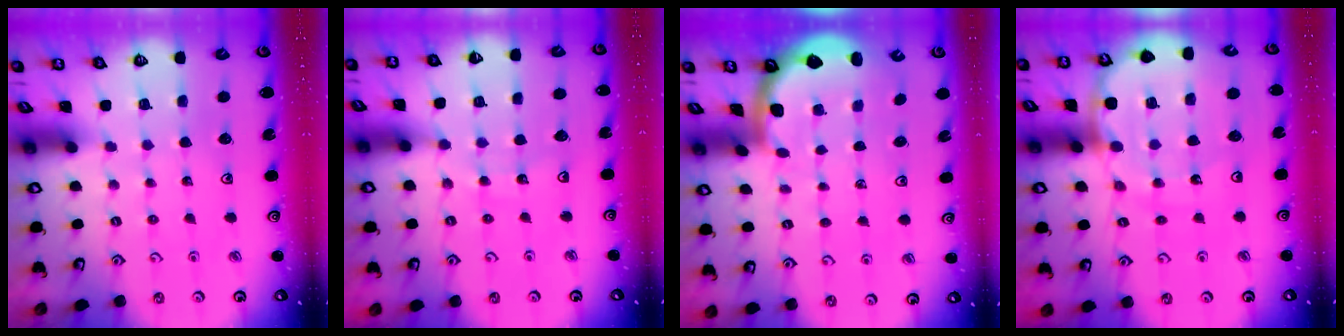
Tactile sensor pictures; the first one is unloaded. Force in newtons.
{"total": 8.5, "press": 8.4, "slide": 1.0}
{"total": 1.6, "press": 1.6, "slide": 0.1}
{"total": 12.1, "press": 12.0, "slide": 1.6}